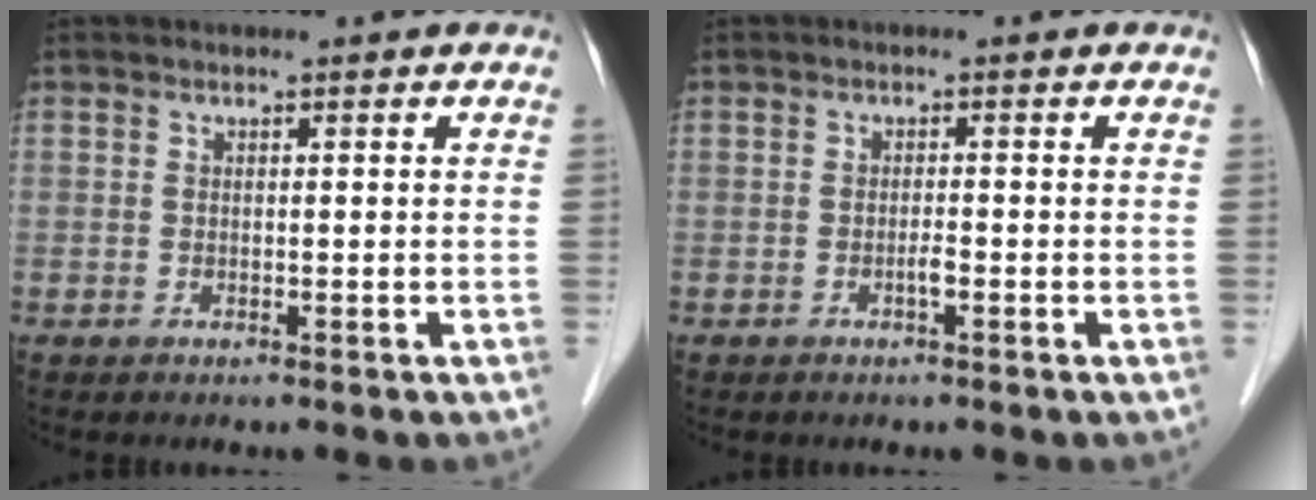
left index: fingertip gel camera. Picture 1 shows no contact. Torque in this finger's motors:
{"motor_torque": [0.60, 0.49, 0.02, 0.02]}